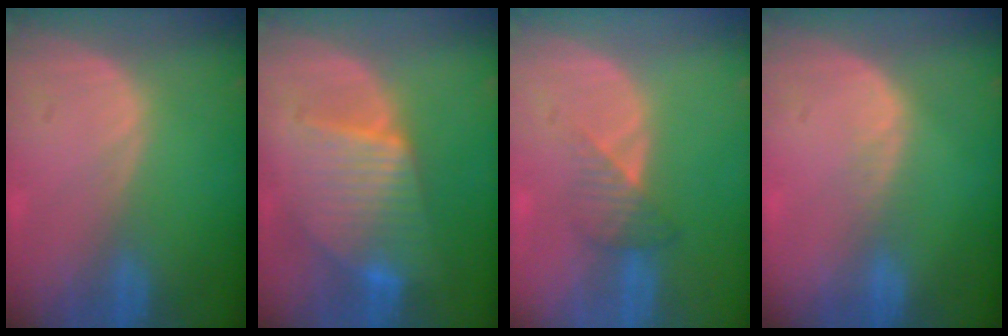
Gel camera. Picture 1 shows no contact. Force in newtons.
{"total": 7.9, "press": 7.9, "slide": 0.3}
{"total": 3.3, "press": 3.1, "slide": 1.2}
{"total": 2.0, "press": 1.1, "slide": 1.7}